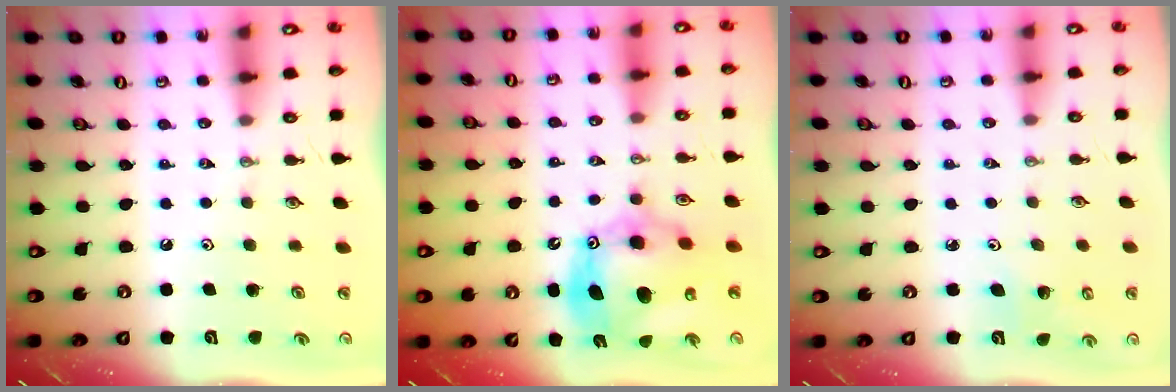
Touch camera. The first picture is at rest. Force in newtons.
{"total": 15.7, "press": 15.6, "slide": 1.5}
{"total": 2.7, "press": 2.7, "slide": 0.3}